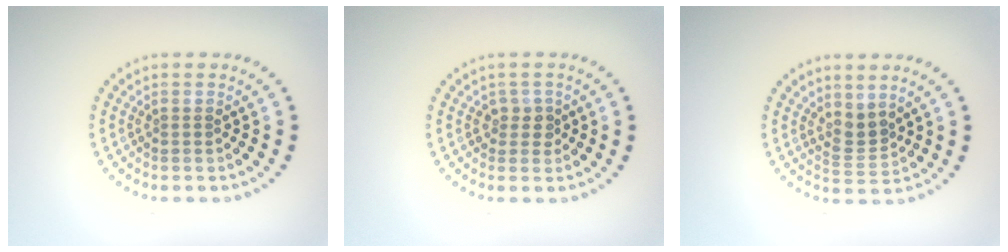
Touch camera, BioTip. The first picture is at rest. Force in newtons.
{"total": 1.7, "press": 1.4, "slide": 1.0}
{"total": 2.2, "press": 1.6, "slide": 1.5}